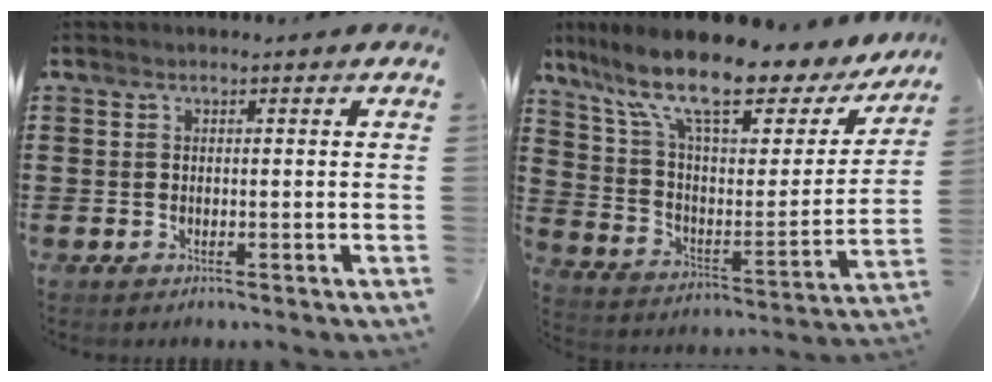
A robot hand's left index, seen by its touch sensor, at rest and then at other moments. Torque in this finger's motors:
{"motor_torque": [2.14, 0.00, 0.87, 0.21]}